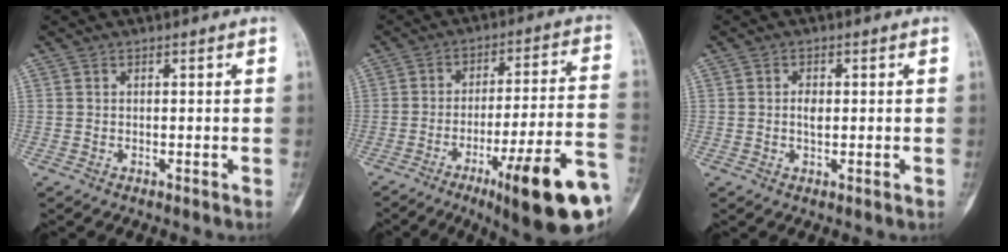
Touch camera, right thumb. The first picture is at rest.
{"total": 21.2, "force": [-10.1, 3.3, 18.3], "torque": [-0.221, 0.042, -0.143]}
{"total": 2.2, "force": [0.0, 1.2, 1.9], "torque": [-0.032, 0.001, -0.002]}